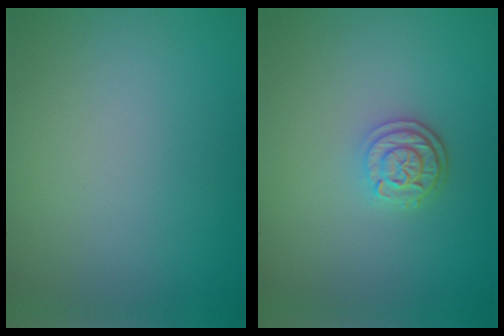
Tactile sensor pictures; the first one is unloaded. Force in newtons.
{"total": 2.8, "press": 2.3, "slide": 1.6}